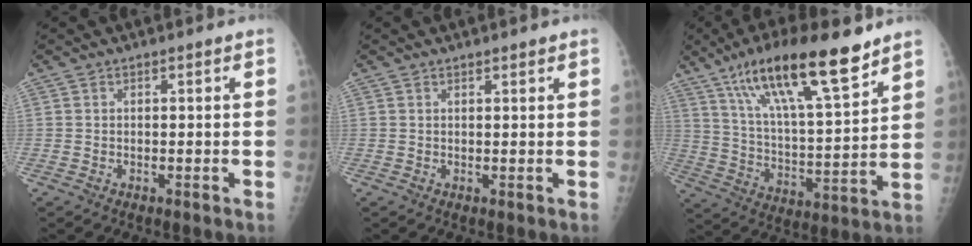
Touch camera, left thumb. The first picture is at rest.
{"total": 1.1, "force": [1.0, 0.3, 0.6], "torque": [-0.006, -0.004, 0.013]}
{"total": 21.0, "force": [13.8, 4.7, 15.1], "torque": [-0.242, -0.050, 0.241]}